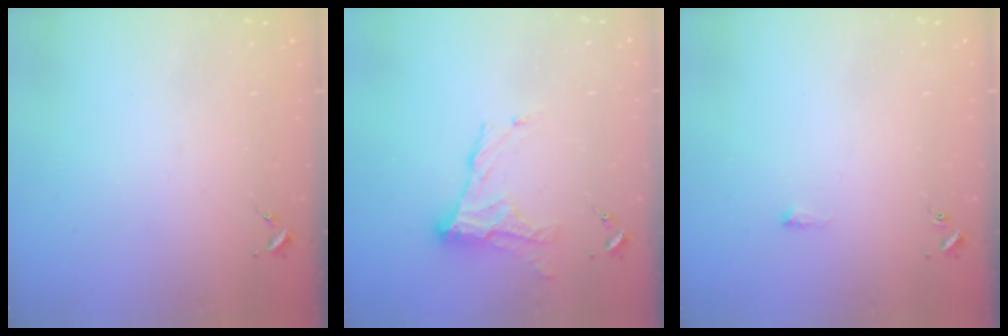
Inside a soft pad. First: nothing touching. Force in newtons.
{"total": 12.4, "press": 12.4, "slide": 0.8}
{"total": 5.6, "press": 5.6, "slide": 0.9}